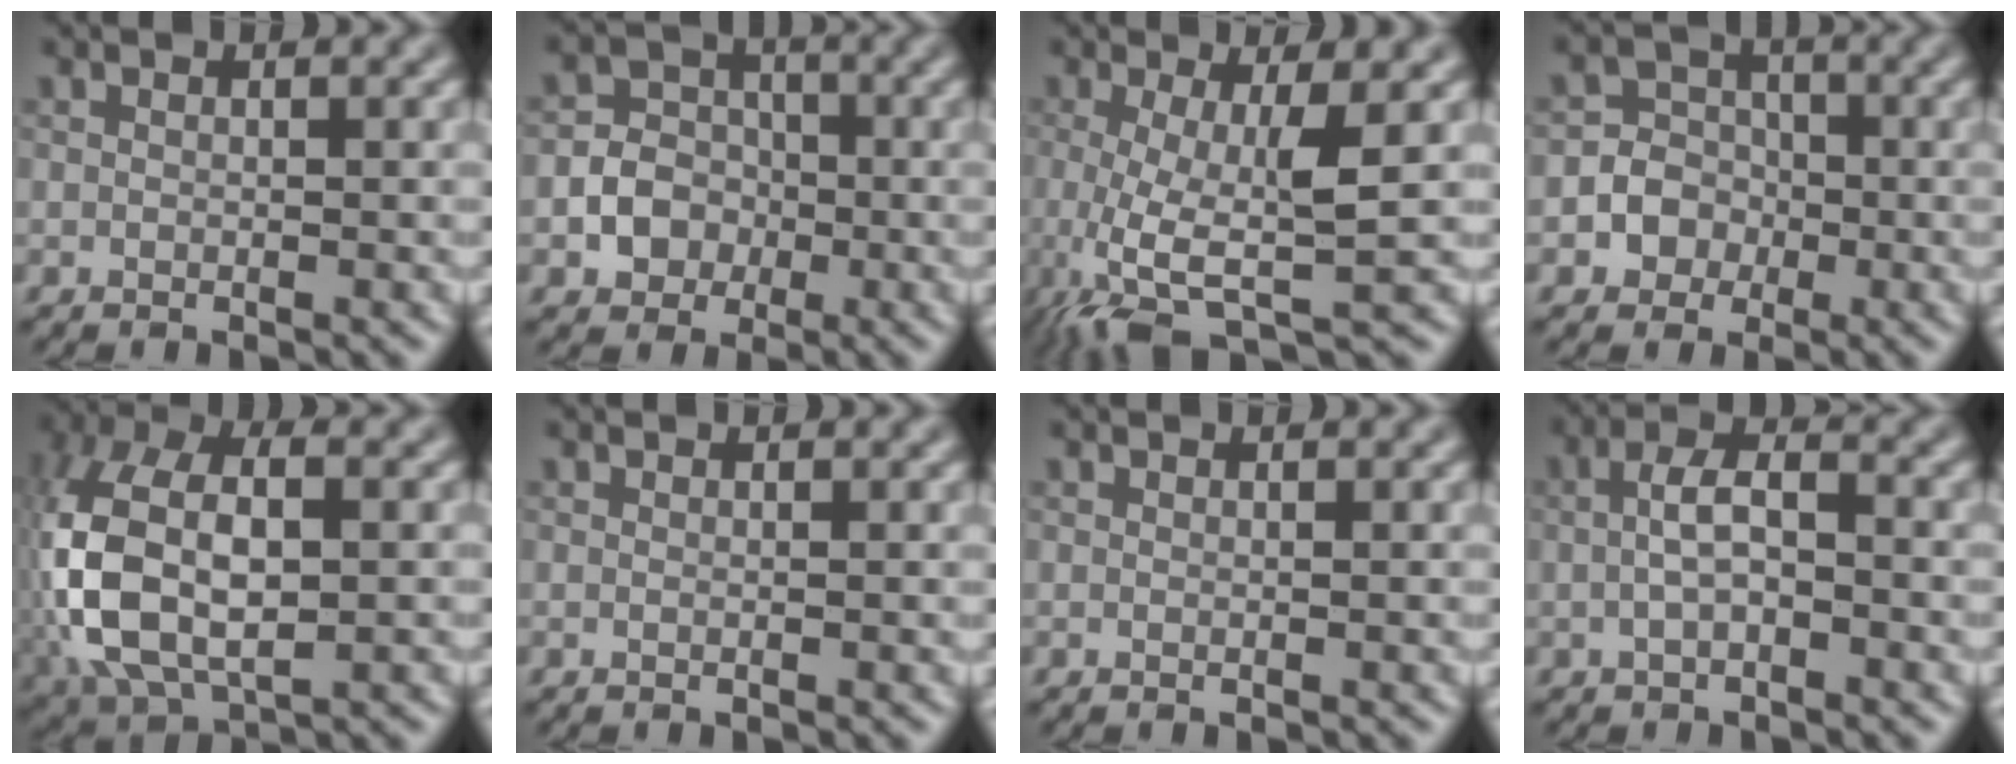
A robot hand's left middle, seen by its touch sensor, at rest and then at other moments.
{"total": 3.8, "force": [-1.1, 3.4, 1.4], "torque": [0.004, 0.003, -0.035]}
{"total": 6.5, "force": [-1.0, 1.7, 6.2], "torque": [-0.123, -0.012, -0.020]}
{"total": 4.0, "force": [-1.2, 3.7, 0.7], "torque": [0.014, 0.017, -0.038]}
{"total": 11.6, "force": [-0.7, 6.8, 9.4], "torque": [-0.226, 0.001, -0.013]}
{"total": 0.0}
{"total": 0.0}
{"total": 2.8, "force": [-0.5, 1.2, 2.5], "torque": [-0.054, 0.009, -0.014]}